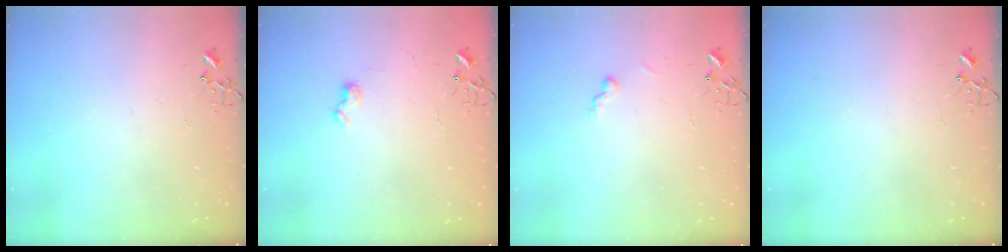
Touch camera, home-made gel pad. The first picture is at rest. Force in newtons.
{"total": 6.0, "press": 6.0, "slide": 0.7}
{"total": 5.9, "press": 5.8, "slide": 0.6}
{"total": 0.0}